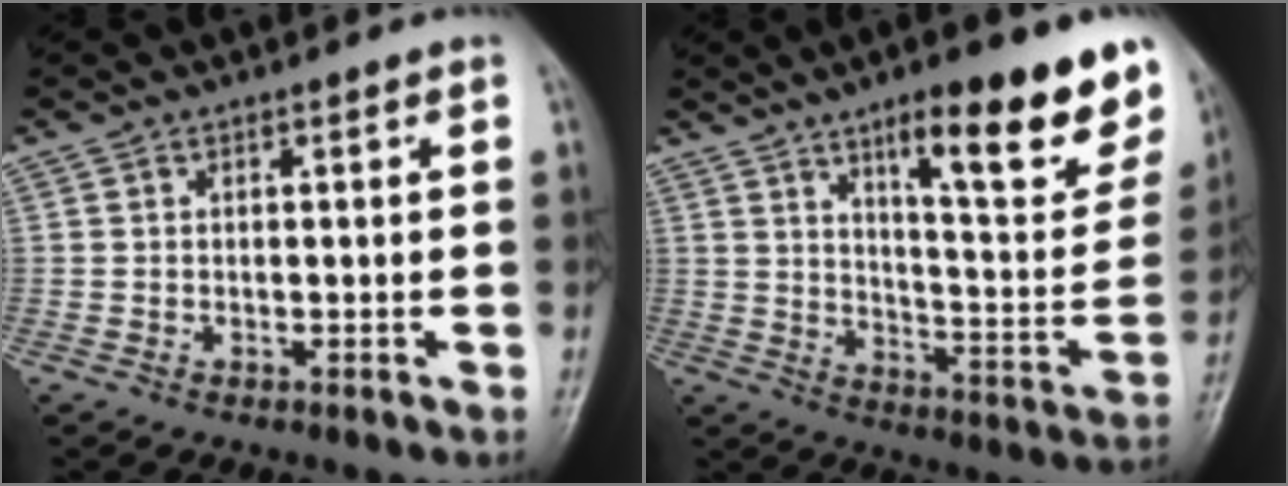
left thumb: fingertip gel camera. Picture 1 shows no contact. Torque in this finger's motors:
{"motor_torque": [0.70, 0.69, 1.48, -1.29, 0.32]}